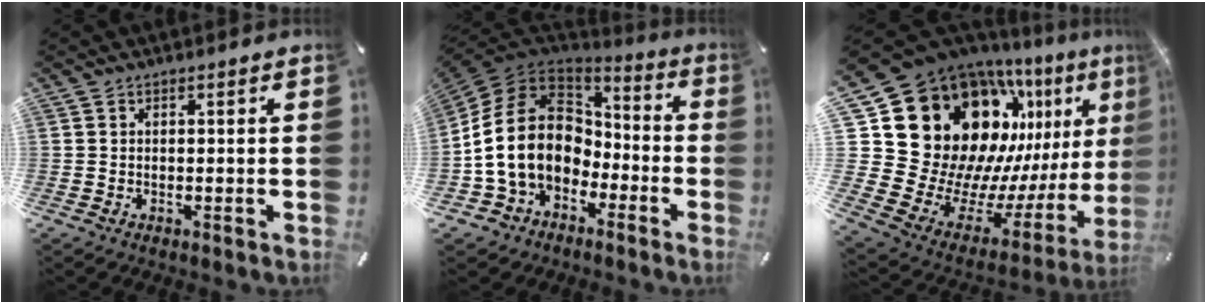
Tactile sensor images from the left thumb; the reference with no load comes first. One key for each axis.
{"total": 17.8, "fx": -1.3, "fy": 14.2, "fz": 10.7, "tx": -0.227, "ty": 0.014, "tz": -0.023}
{"total": 25.4, "fx": 10.6, "fy": 18.9, "fz": 13.3, "tx": -0.188, "ty": -0.156, "tz": 0.244}